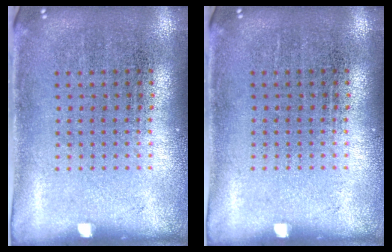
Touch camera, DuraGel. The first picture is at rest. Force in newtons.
{"total": 0.0}